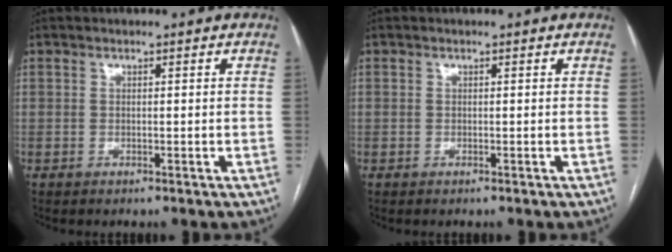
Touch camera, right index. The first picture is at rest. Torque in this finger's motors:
{"motor_torque": [0.14, 0.11, 0.07, 0.00]}